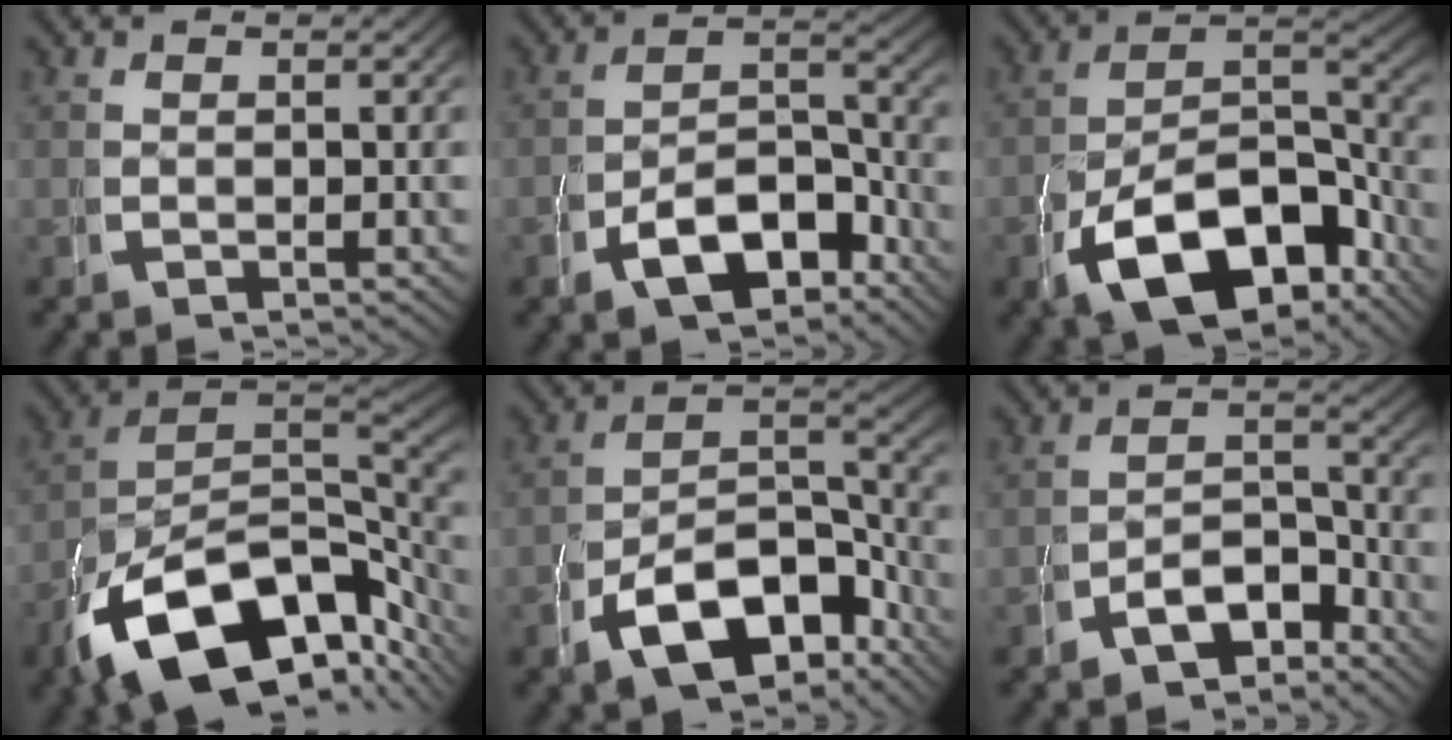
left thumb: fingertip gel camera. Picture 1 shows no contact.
{"total": 6.8, "force": [-3.3, 3.7, 4.6], "torque": [-0.087, -0.023, -0.049]}
{"total": 13.1, "force": [-4.9, 7.7, 9.4], "torque": [-0.178, -0.046, -0.058]}
{"total": 18.9, "force": [-6.2, 11.4, 13.7], "torque": [-0.248, -0.053, -0.081]}
{"total": 10.6, "force": [-4.5, 6.2, 7.3], "torque": [-0.137, -0.039, -0.058]}
{"total": 4.7, "force": [-3.1, 2.6, 2.5], "torque": [-0.041, -0.017, -0.048]}